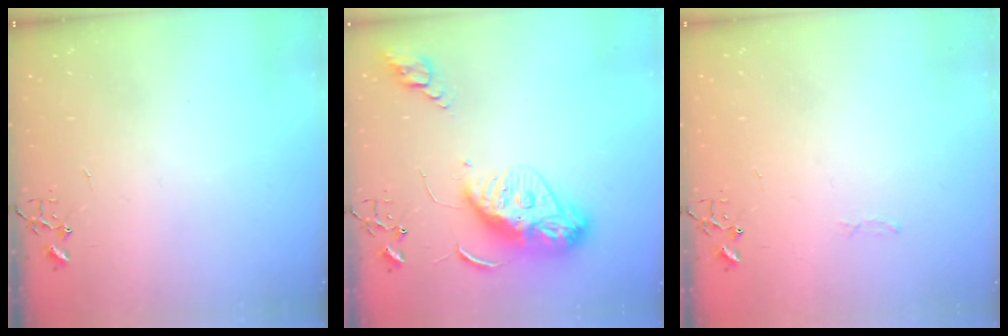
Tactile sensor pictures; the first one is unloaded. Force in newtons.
{"total": 12.9, "press": 12.9, "slide": 1.2}
{"total": 2.8, "press": 2.8, "slide": 0.4}